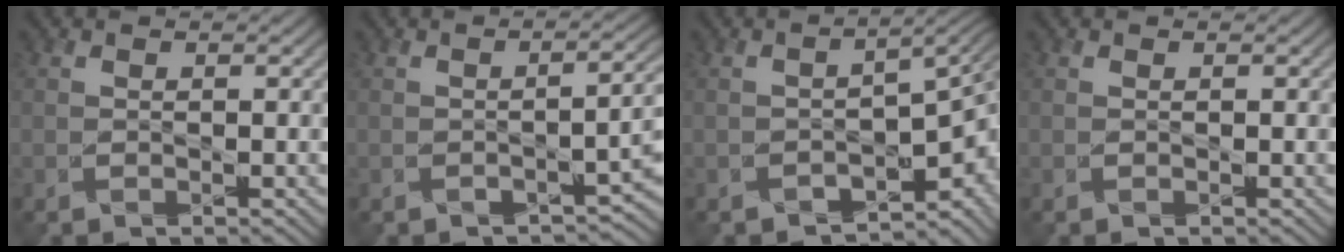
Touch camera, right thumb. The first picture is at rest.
{"total": 4.8, "force": [-2.1, 1.7, 4.0], "torque": [-0.048, -0.011, -0.027]}
{"total": 7.3, "force": [-3.7, 3.2, 5.4], "torque": [-0.069, -0.027, -0.050]}
{"total": 0.0}